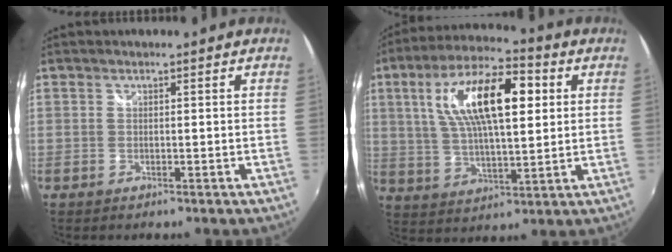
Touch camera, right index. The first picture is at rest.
{"total": 17.6, "force": [5.0, 6.4, 15.6], "torque": [-0.283, 0.026, 0.087]}